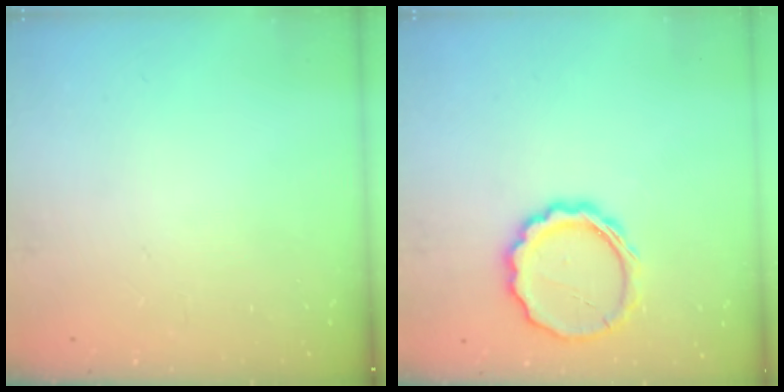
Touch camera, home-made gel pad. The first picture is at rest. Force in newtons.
{"total": 12.2, "press": 11.9, "slide": 2.5}